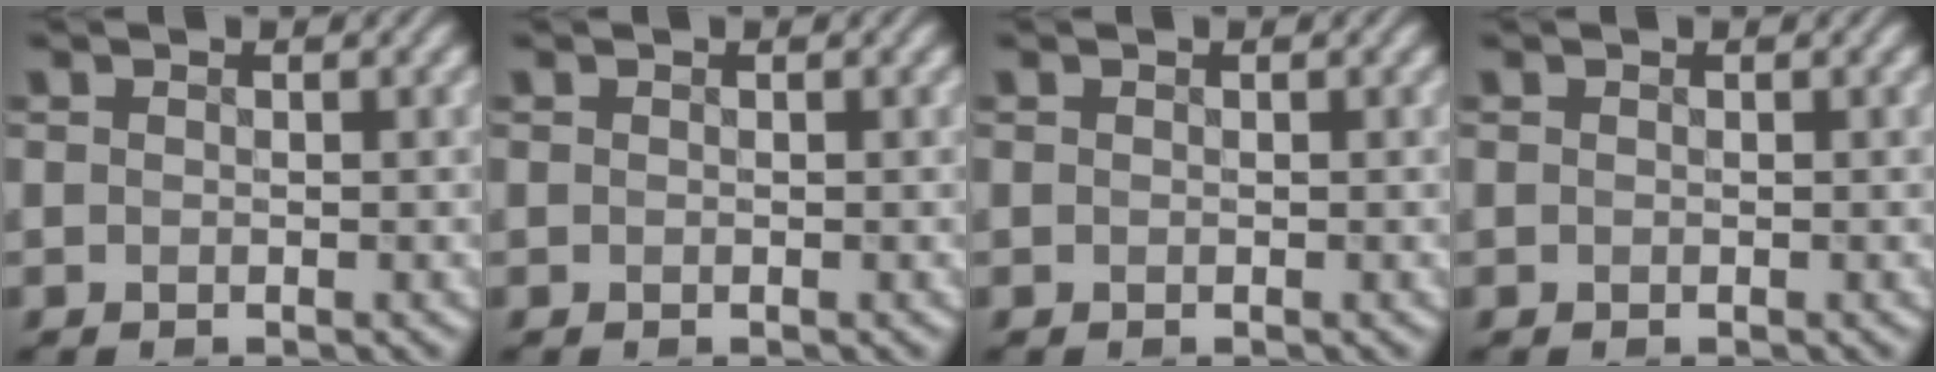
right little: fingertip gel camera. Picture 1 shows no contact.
{"total": 0.0}
{"total": 0.0}
{"total": 0.0}